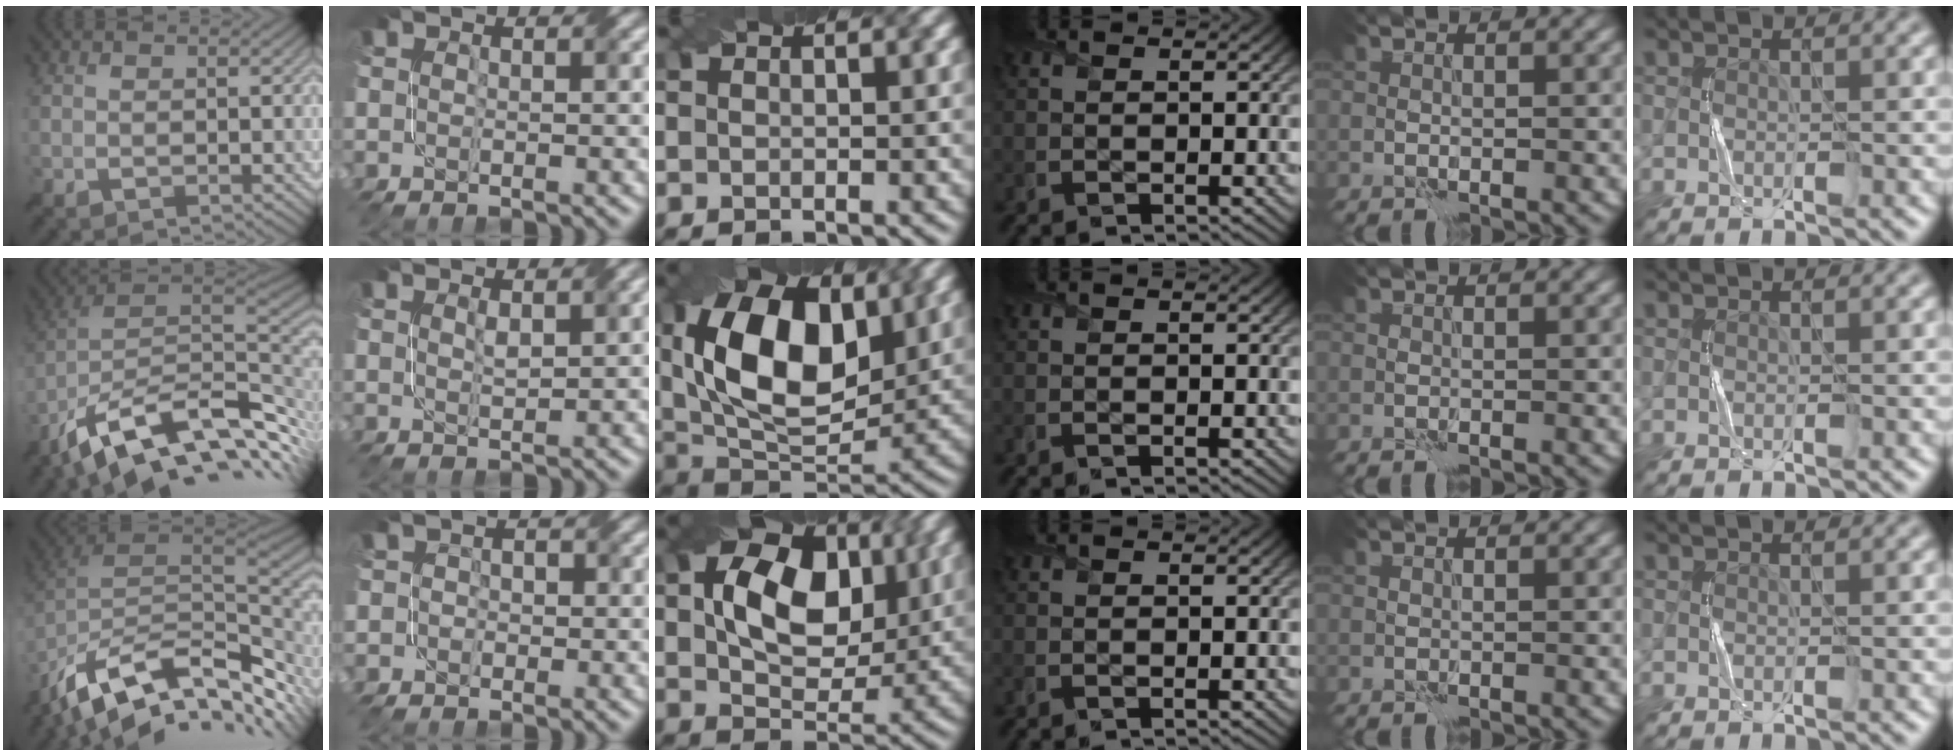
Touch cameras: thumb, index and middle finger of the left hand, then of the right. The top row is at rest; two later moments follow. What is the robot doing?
{"motion": "twist", "object": "screw"}